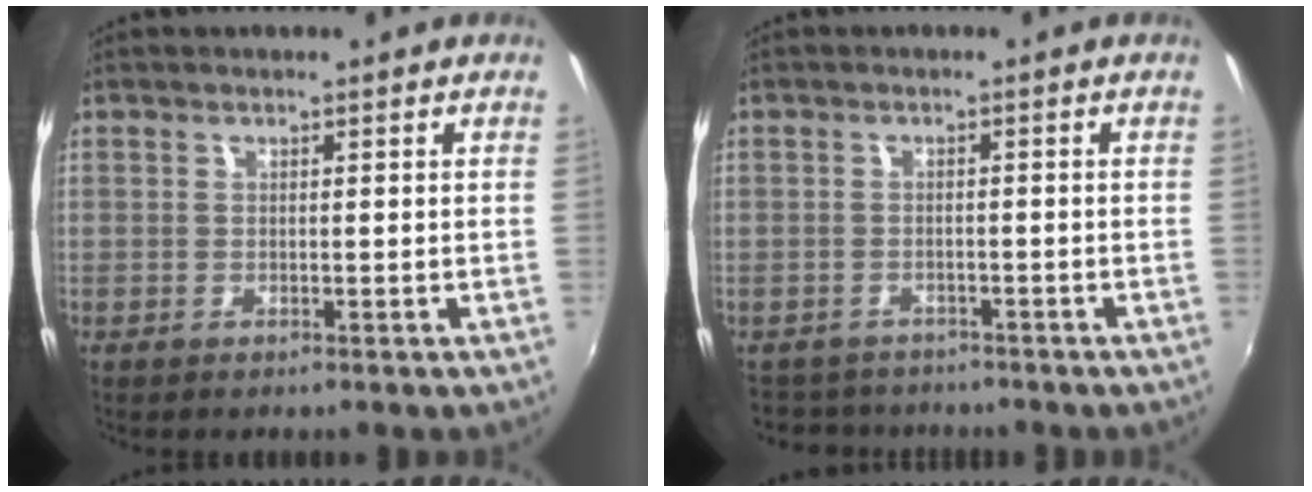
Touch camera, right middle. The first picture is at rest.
{"total": 4.7, "force": [-3.9, 2.7, 0.2], "torque": [-0.012, 0.014, -0.064]}